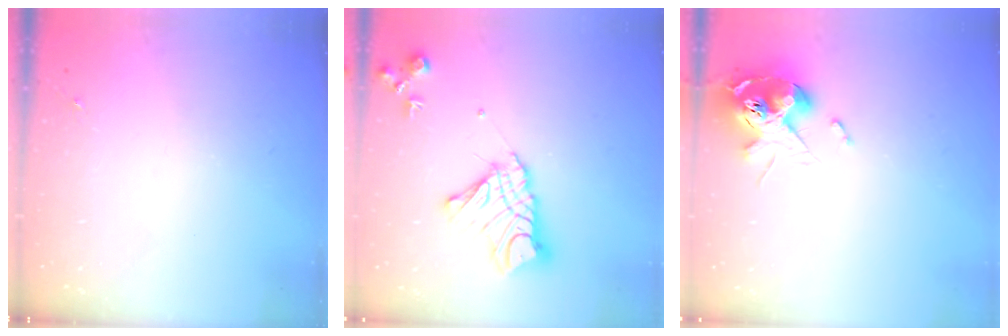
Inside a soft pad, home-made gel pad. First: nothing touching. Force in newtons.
{"total": 15.8, "press": 15.7, "slide": 1.4}
{"total": 13.4, "press": 13.3, "slide": 1.4}